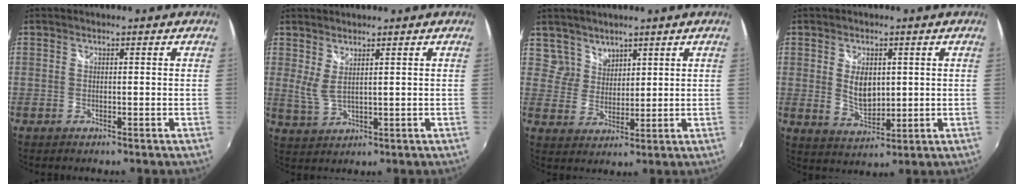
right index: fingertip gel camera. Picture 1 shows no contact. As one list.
[{"total": 3.2, "force": [2.1, 0.6, 2.4], "torque": [-0.048, -0.005, 0.042]}, {"total": 4.6, "force": [3.5, 3.0, -0.2], "torque": [0.015, 0.015, 0.070]}, {"total": 6.0, "force": [1.2, 3.6, 4.7], "torque": [-0.084, -0.001, 0.029]}]